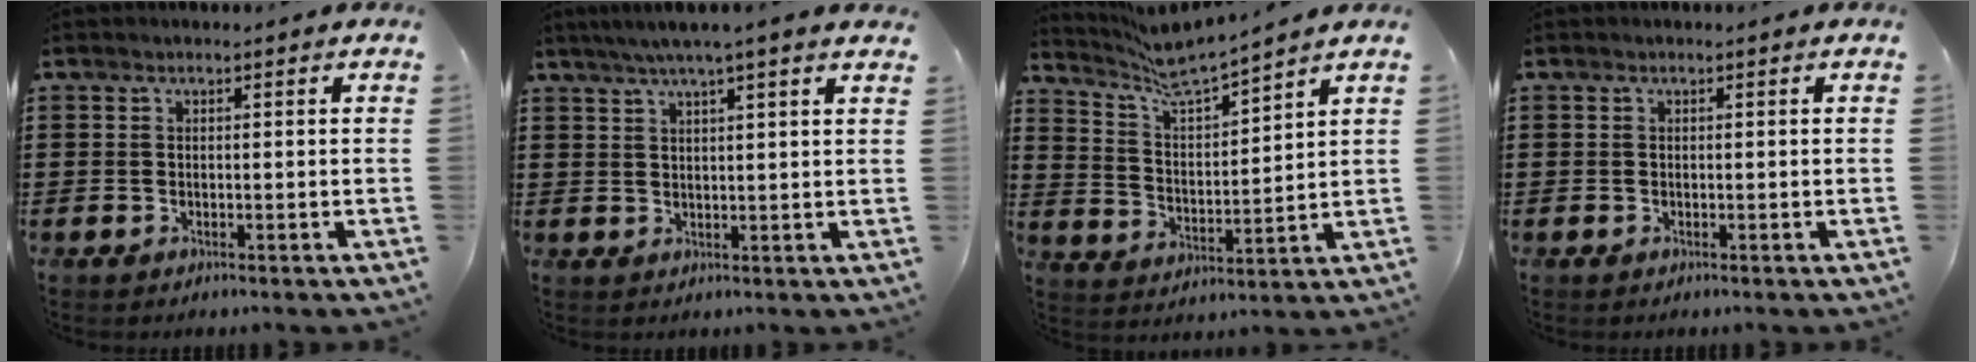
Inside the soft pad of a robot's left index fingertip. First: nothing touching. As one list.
[{"total": 3.7, "force": [2.9, -0.5, 2.3], "torque": [-0.052, -0.003, 0.050]}, {"total": 6.2, "force": [5.7, 0.0, 2.3], "torque": [-0.071, -0.041, 0.094]}, {"total": 0.0}]